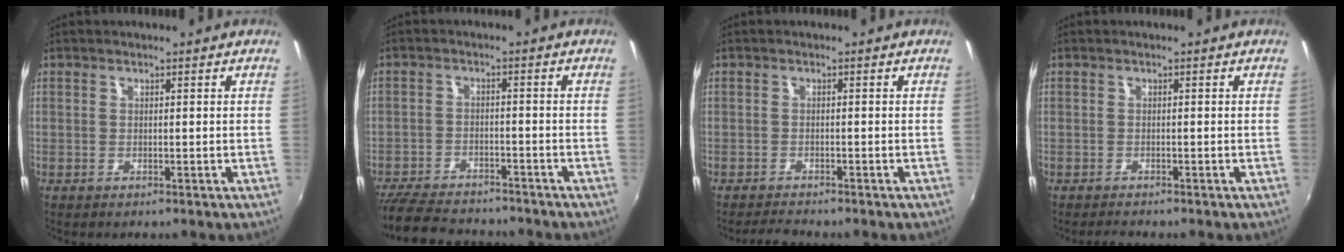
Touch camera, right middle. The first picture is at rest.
{"total": 12.6, "force": [-11.2, 3.6, 4.6], "torque": [-0.119, -0.010, -0.178]}
{"total": 2.5, "force": [-2.5, 0.1, 0.5], "torque": [-0.022, -0.010, -0.046]}
{"total": 1.6, "force": [-1.6, 0.1, 0.4], "torque": [-0.010, -0.011, -0.028]}